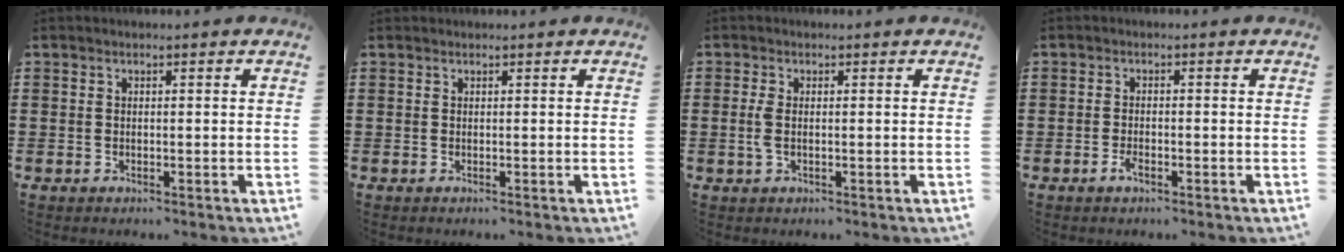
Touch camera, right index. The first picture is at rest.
{"total": 0.0}
{"total": 2.2, "force": [-0.1, 0.8, 2.0], "torque": [-0.054, -0.005, -0.007]}
{"total": 1.7, "force": [-1.1, 0.5, 1.3], "torque": [-0.031, -0.002, -0.022]}